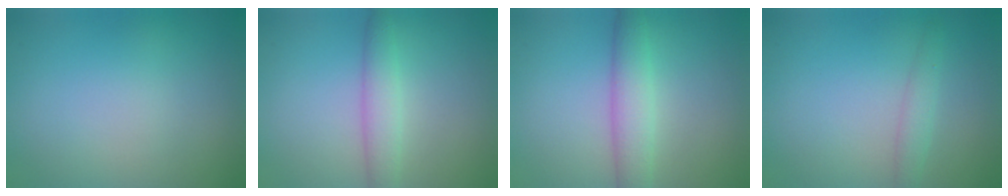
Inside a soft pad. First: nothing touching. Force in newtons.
{"total": 2.4, "press": 2.4, "slide": 0.1}
{"total": 4.2, "press": 4.2, "slide": 0.0}
{"total": 1.5, "press": 1.5, "slide": 0.0}